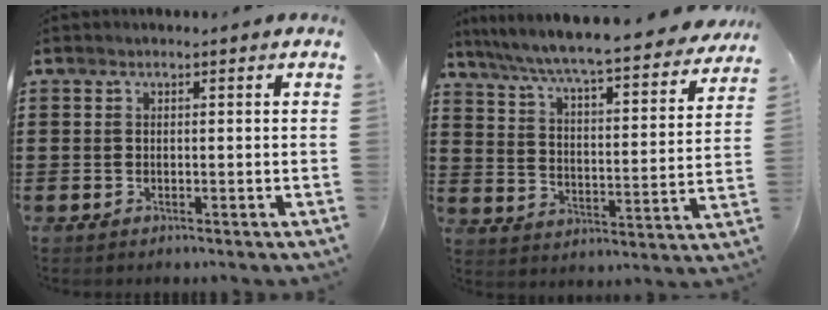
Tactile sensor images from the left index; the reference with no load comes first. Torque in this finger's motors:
{"motor_torque": [1.93, -0.20, 1.05, 0.21]}